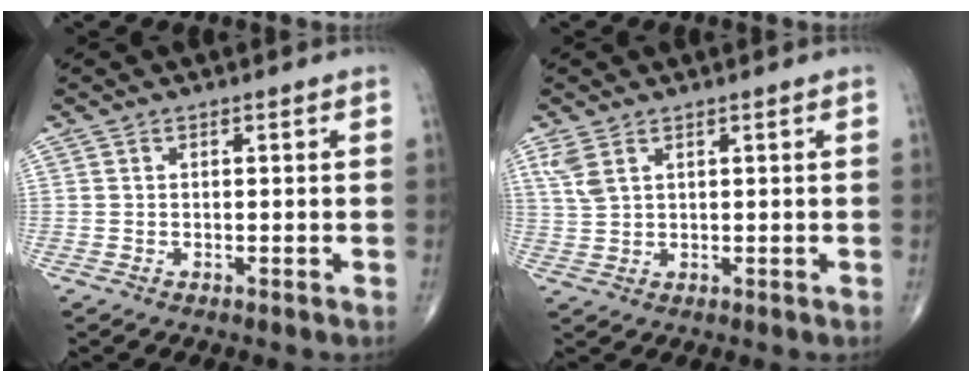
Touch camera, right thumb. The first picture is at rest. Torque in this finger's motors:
{"motor_torque": [-0.62, 0.48, 0.61, 0.54, 0.01]}